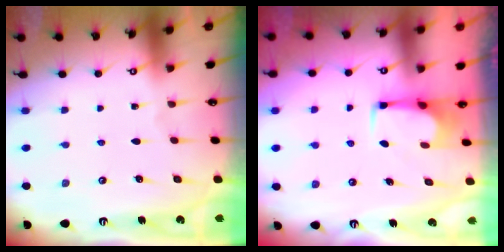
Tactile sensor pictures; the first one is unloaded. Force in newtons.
{"total": 2.7, "press": 2.7, "slide": 0.4}